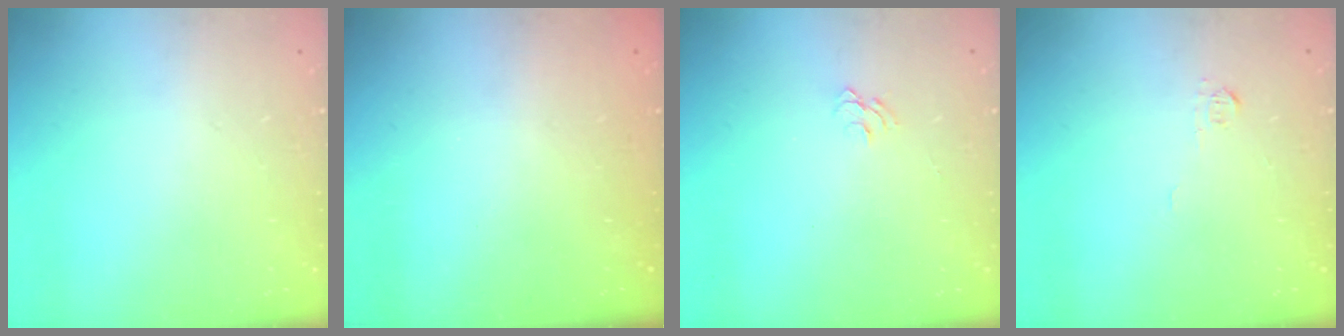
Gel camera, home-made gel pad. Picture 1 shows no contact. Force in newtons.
{"total": 2.4, "press": 2.2, "slide": 0.8}
{"total": 4.1, "press": 4.0, "slide": 0.3}
{"total": 3.6, "press": 3.5, "slide": 0.6}